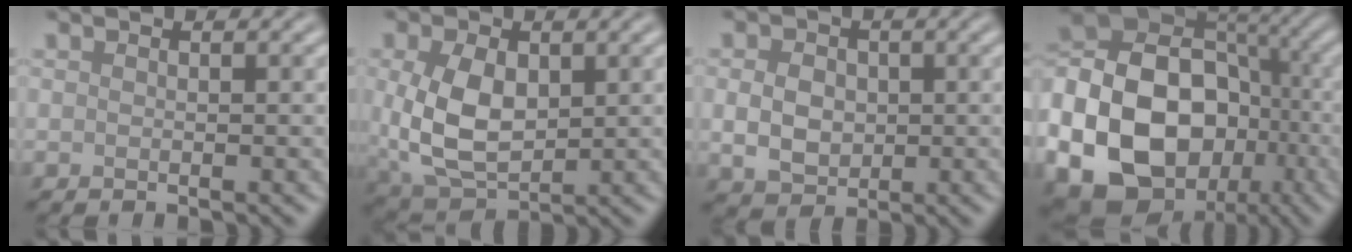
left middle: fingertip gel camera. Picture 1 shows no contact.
{"total": 7.1, "force": [0.5, 4.6, 5.4], "torque": [-0.124, -0.004, 0.017]}
{"total": 3.8, "force": [0.0, 3.0, 2.3], "torque": [-0.046, -0.001, -0.001]}
{"total": 22.6, "force": [-6.6, 18.5, 11.2], "torque": [-0.223, -0.028, -0.134]}